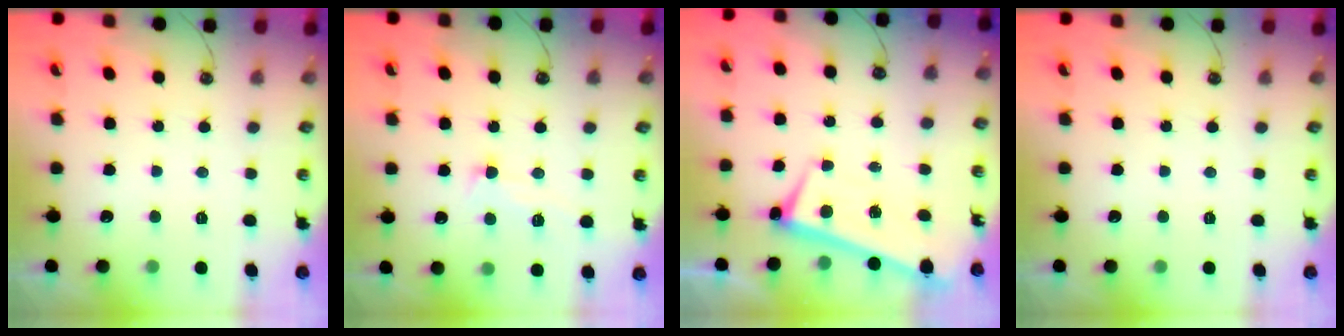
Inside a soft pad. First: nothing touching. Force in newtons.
{"total": 3.9, "press": 3.8, "slide": 0.8}
{"total": 1.3, "press": 1.1, "slide": 0.8}
{"total": 0.0}